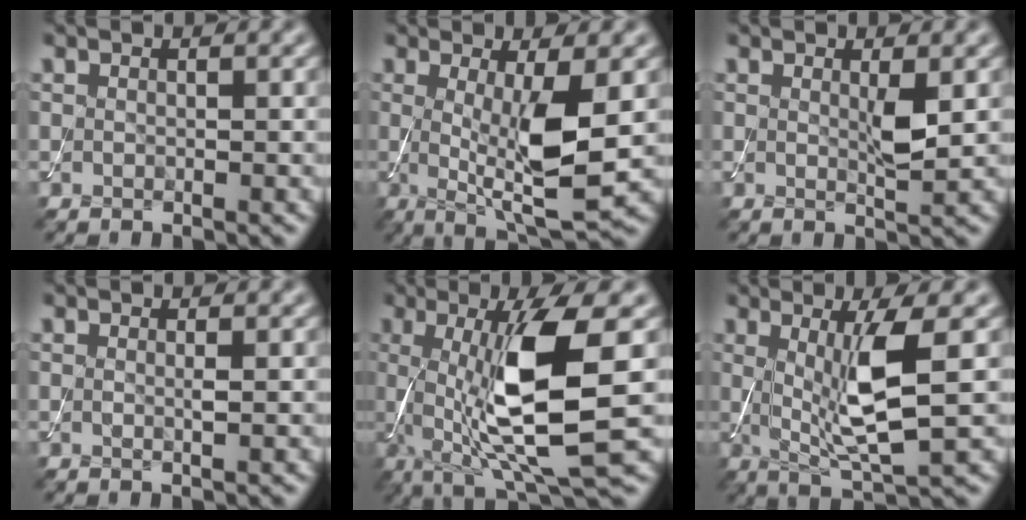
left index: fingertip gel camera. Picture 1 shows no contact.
{"total": 7.2, "force": [-0.1, 1.6, 7.0], "torque": [-0.117, -0.017, 0.004]}
{"total": 1.9, "force": [0.5, 0.3, 1.9], "torque": [-0.034, -0.005, 0.008]}
{"total": 0.7, "force": [0.0, 0.0, 0.7], "torque": [-0.013, -0.001, -0.001]}
{"total": 11.3, "force": [0.1, 2.7, 11.0], "torque": [-0.186, -0.006, 0.008]}
{"total": 6.6, "force": [0.7, 1.3, 6.4], "torque": [-0.115, -0.011, 0.018]}